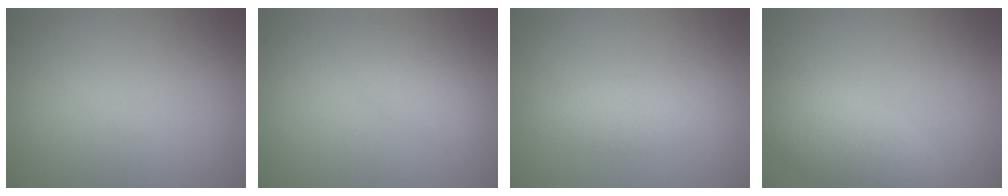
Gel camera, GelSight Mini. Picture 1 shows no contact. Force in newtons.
{"total": 1.9, "press": 1.9, "slide": 0.0}
{"total": 1.9, "press": 1.9, "slide": 0.1}
{"total": 3.9, "press": 3.9, "slide": 0.1}